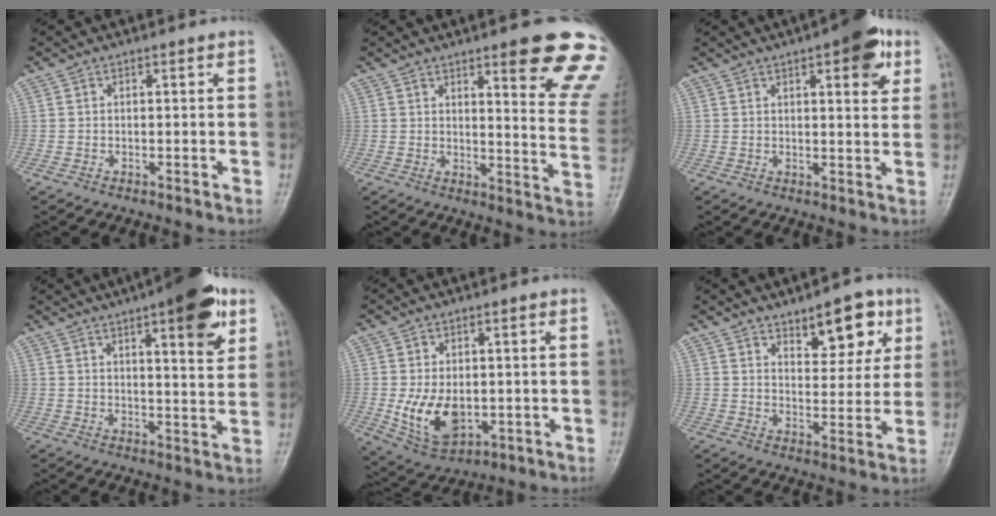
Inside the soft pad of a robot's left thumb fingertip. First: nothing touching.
{"total": 16.8, "force": [10.6, 2.7, 12.8], "torque": [-0.127, -0.061, 0.123]}
{"total": 9.3, "force": [4.4, 3.2, 7.5], "torque": [-0.076, -0.011, 0.050]}
{"total": 13.1, "force": [6.7, 3.5, 10.7], "torque": [-0.124, -0.025, 0.086]}
{"total": 9.6, "force": [-1.2, 6.1, 7.3], "torque": [-0.118, -0.010, -0.004]}
{"total": 9.9, "force": [5.5, 4.6, 6.9], "torque": [-0.062, -0.030, 0.079]}